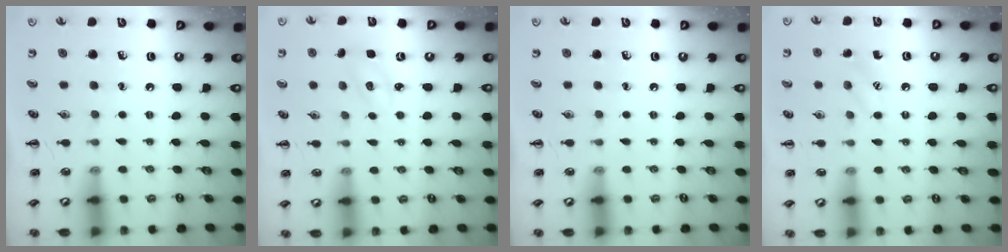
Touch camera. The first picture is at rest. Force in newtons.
{"total": 2.9, "press": 2.8, "slide": 0.9}
{"total": 0.0}
{"total": 6.3, "press": 6.1, "slide": 1.7}